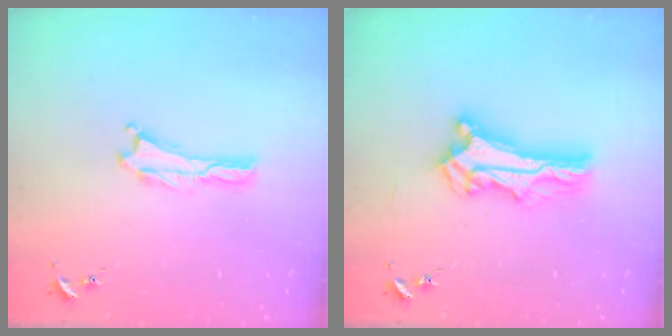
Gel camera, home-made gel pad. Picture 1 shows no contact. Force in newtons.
{"total": 9.2, "press": 9.1, "slide": 0.7}